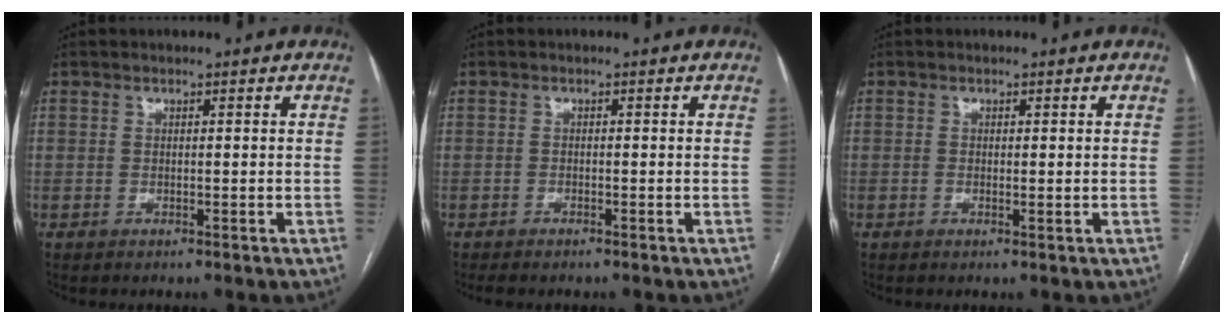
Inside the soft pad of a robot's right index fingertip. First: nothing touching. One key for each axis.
{"total": 2.1, "fx": -1.8, "fy": 0.5, "fz": 0.9, "tx": -0.014, "ty": -0.005, "tz": -0.023}
{"total": 0.8, "fx": -0.1, "fy": 0.3, "fz": 0.7, "tx": -0.014, "ty": -0.002, "tz": 0.000}